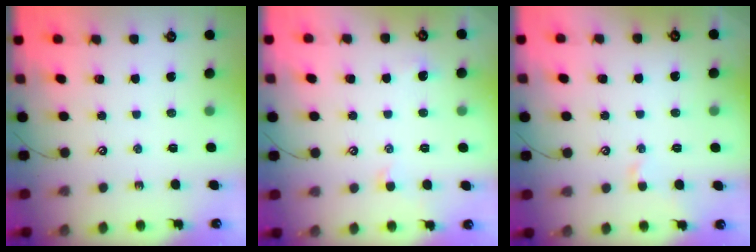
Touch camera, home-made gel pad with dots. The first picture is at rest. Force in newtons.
{"total": 1.2, "press": 1.2, "slide": 0.4}
{"total": 1.3, "press": 1.3, "slide": 0.4}